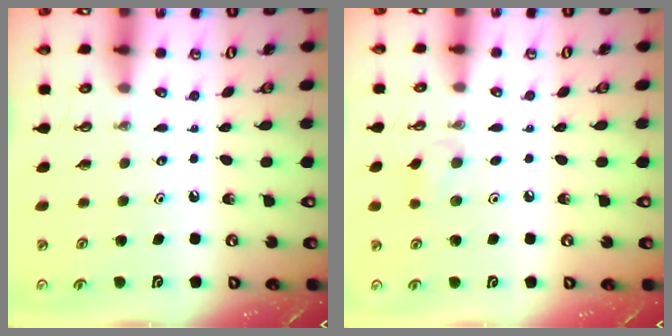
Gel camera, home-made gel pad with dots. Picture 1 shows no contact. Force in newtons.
{"total": 5.5, "press": 5.4, "slide": 1.1}